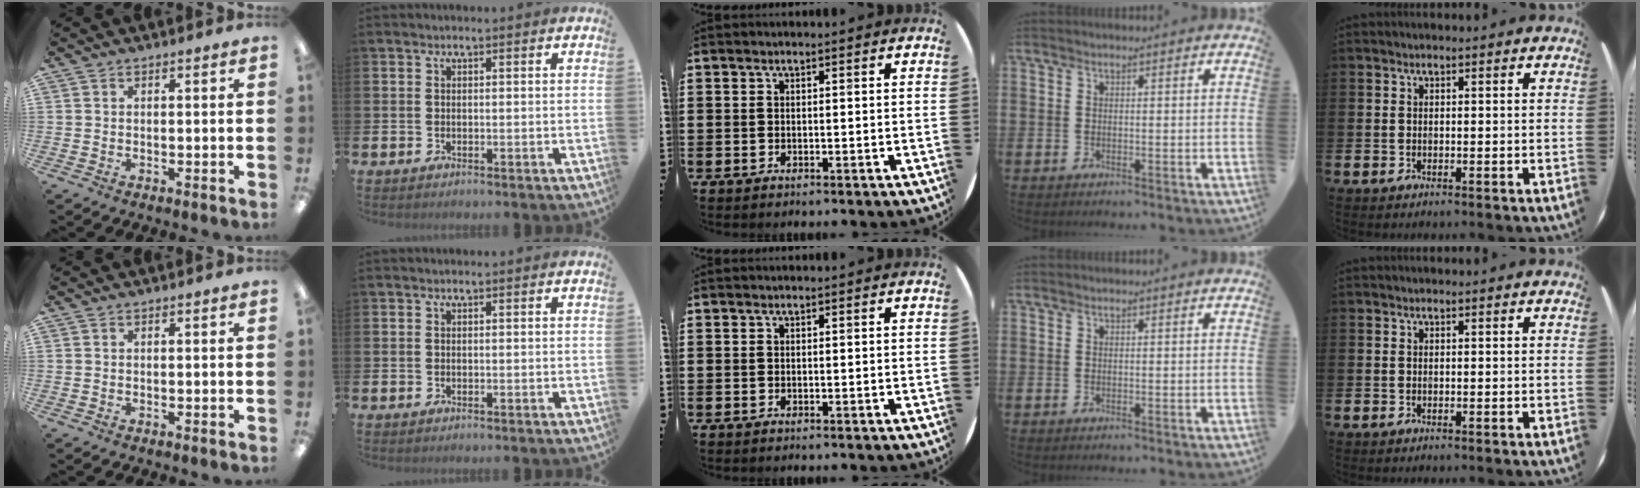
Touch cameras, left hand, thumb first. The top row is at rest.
{}